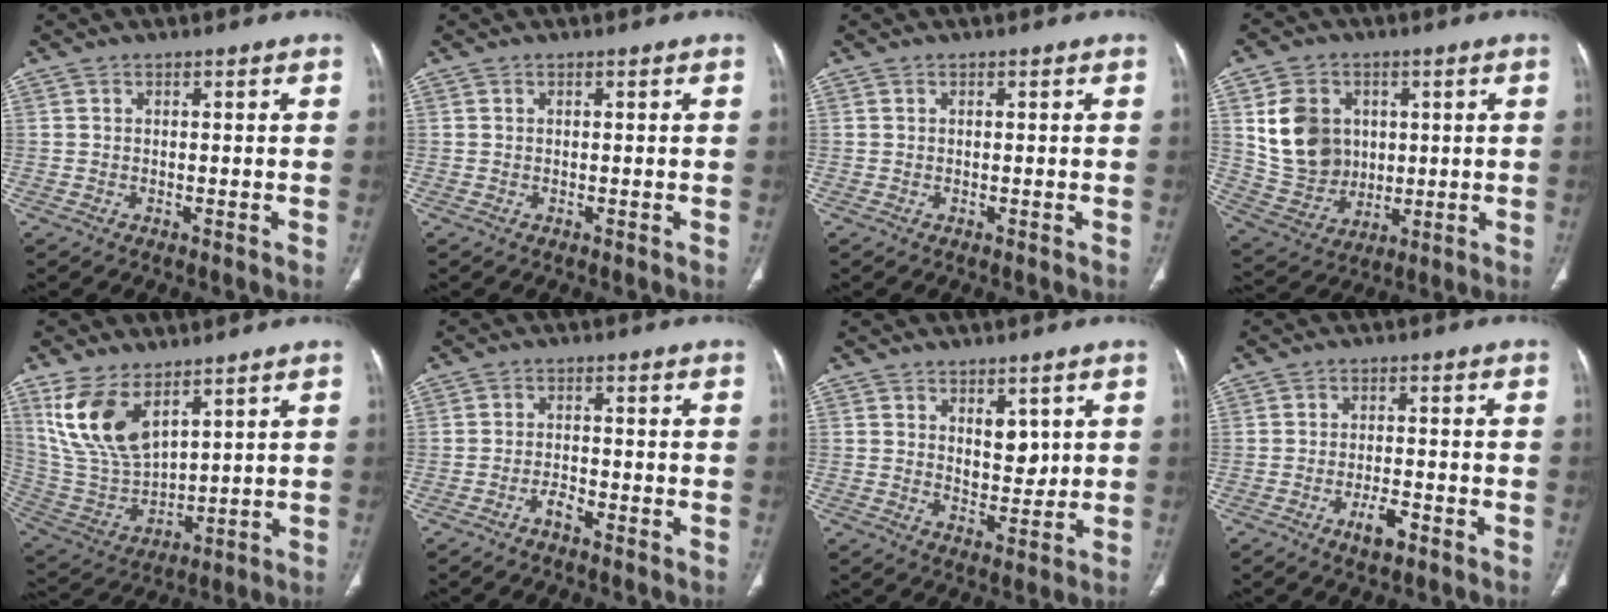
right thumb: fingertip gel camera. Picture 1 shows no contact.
{"total": 0.0}
{"total": 0.0}
{"total": 13.2, "force": [2.9, 10.9, 6.9], "torque": [-0.091, -0.009, 0.070]}
{"total": 14.1, "force": [7.9, 6.9, 9.5], "torque": [-0.178, -0.033, 0.178]}
{"total": 2.4, "force": [-1.8, 0.8, 1.4], "torque": [-0.030, 0.014, -0.035]}
{"total": 5.5, "force": [1.9, 3.3, 4.0], "torque": [-0.039, -0.021, 0.037]}
{"total": 4.2, "force": [-2.4, 1.5, 3.1], "torque": [-0.054, 0.010, -0.039]}